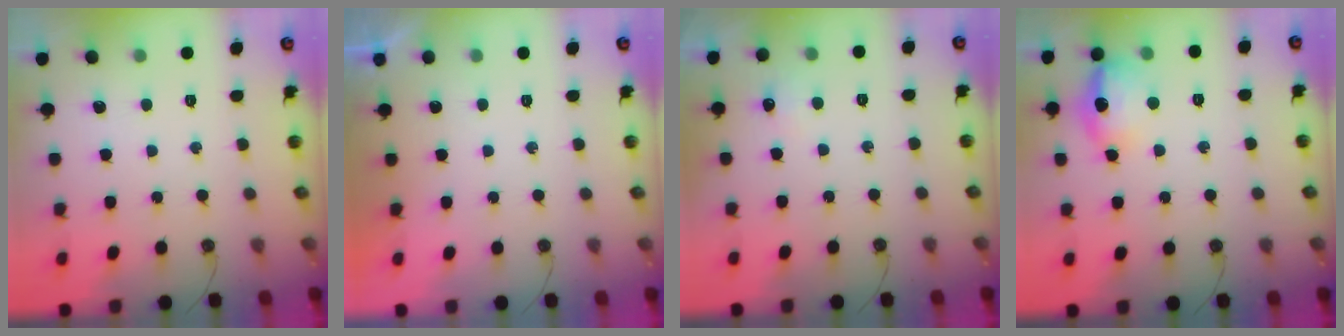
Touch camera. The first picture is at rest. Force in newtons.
{"total": 0.0}
{"total": 4.5, "press": 4.5, "slide": 0.6}
{"total": 13.7, "press": 13.6, "slide": 1.0}